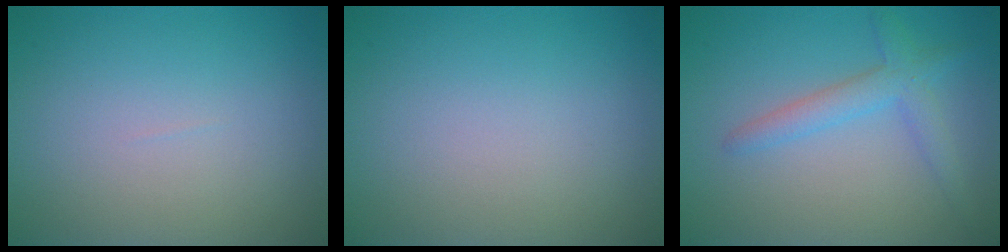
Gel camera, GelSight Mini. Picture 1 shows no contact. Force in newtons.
{"total": 0.0}
{"total": 2.7, "press": 2.7, "slide": 0.0}